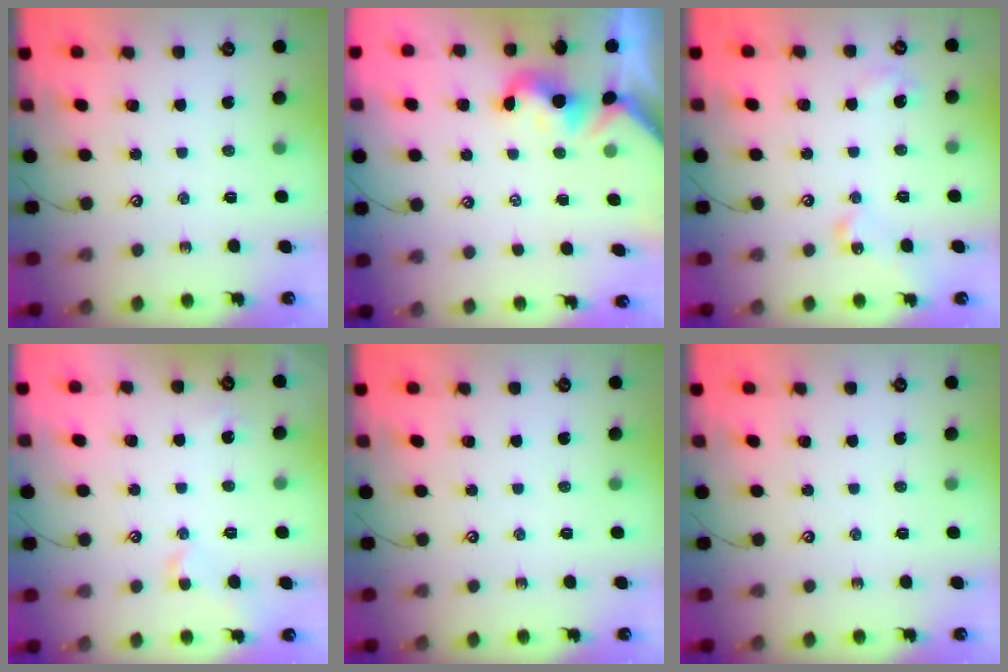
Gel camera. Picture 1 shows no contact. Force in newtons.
{"total": 0.7, "press": 0.1, "slide": 0.7}
{"total": 9.1, "press": 9.1, "slide": 0.7}
{"total": 1.3, "press": 1.2, "slide": 0.4}
{"total": 0.0}
{"total": 0.0}